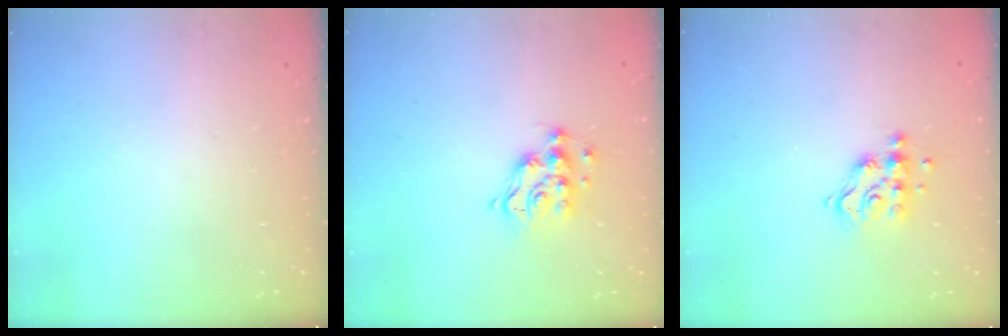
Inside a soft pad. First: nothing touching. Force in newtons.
{"total": 10.2, "press": 10.2, "slide": 0.8}
{"total": 10.0, "press": 9.9, "slide": 0.8}